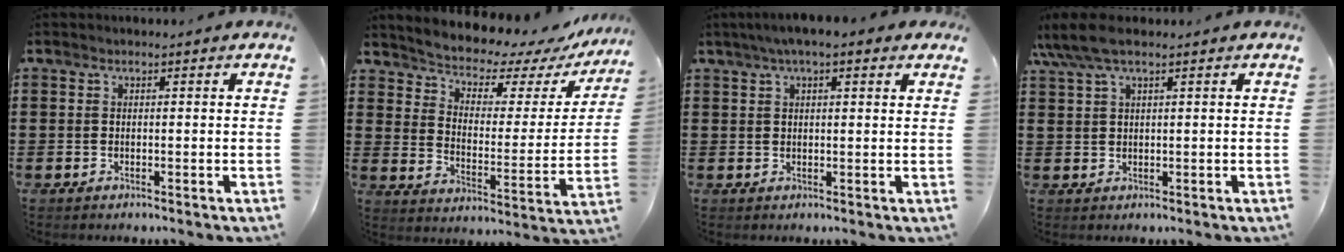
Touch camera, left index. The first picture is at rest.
{"total": 4.6, "force": [4.4, 1.2, 0.5], "torque": [-0.041, -0.043, 0.069]}
{"total": 3.8, "force": [2.3, 0.7, 2.8], "torque": [-0.060, 0.006, 0.041]}
{"total": 4.9, "force": [3.0, 1.0, 3.8], "torque": [-0.093, 0.001, 0.050]}